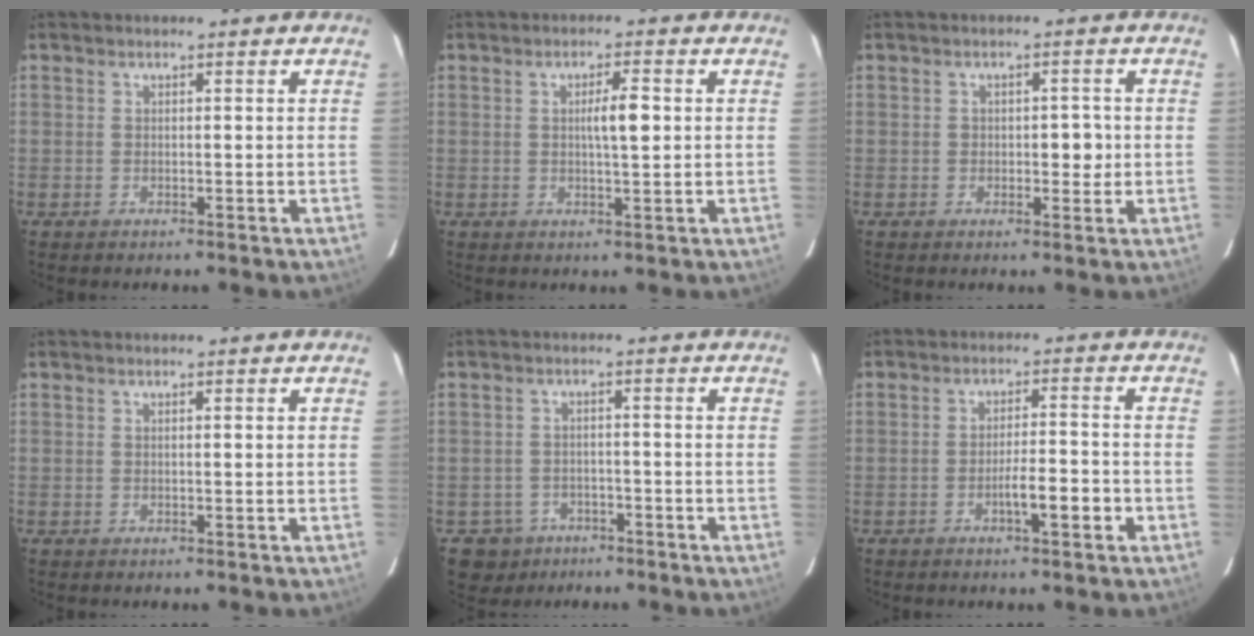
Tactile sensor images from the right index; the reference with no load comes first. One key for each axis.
{"total": 4.1, "fx": 0.4, "fy": 0.8, "fz": 4.0, "tx": -0.070, "ty": 0.006, "tz": 0.007}
{"total": 3.5, "fx": -0.3, "fy": 1.9, "fz": 2.9, "tx": -0.041, "ty": 0.011, "tz": 0.000}
{"total": 0.5, "fx": 0.2, "fy": 0.1, "fz": 0.4, "tx": -0.014, "ty": 0.002, "tz": 0.003}
{"total": 5.8, "fx": -3.4, "fy": 4.6, "fz": 0.3, "tx": -0.004, "ty": 0.007, "tz": -0.049}
{"total": 5.4, "fx": -2.2, "fy": 1.0, "fz": 4.8, "tx": -0.079, "ty": 0.005, "tz": -0.034}